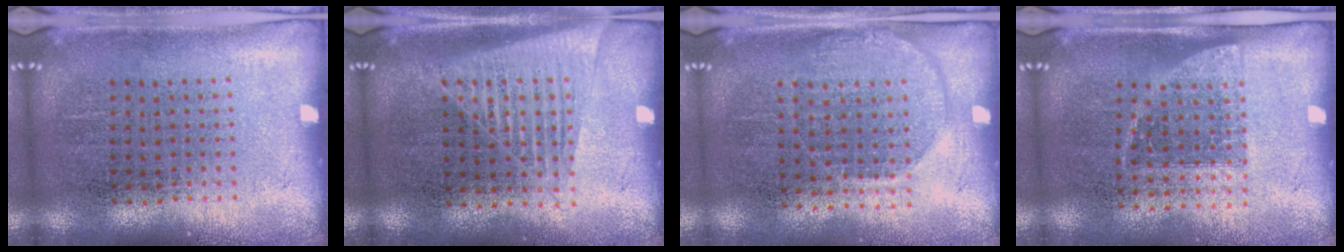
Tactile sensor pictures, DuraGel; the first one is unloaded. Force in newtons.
{"total": 1.4, "press": 1.3, "slide": 0.7}
{"total": 1.4, "press": 1.3, "slide": 0.7}
{"total": 1.2, "press": 0.9, "slide": 0.7}